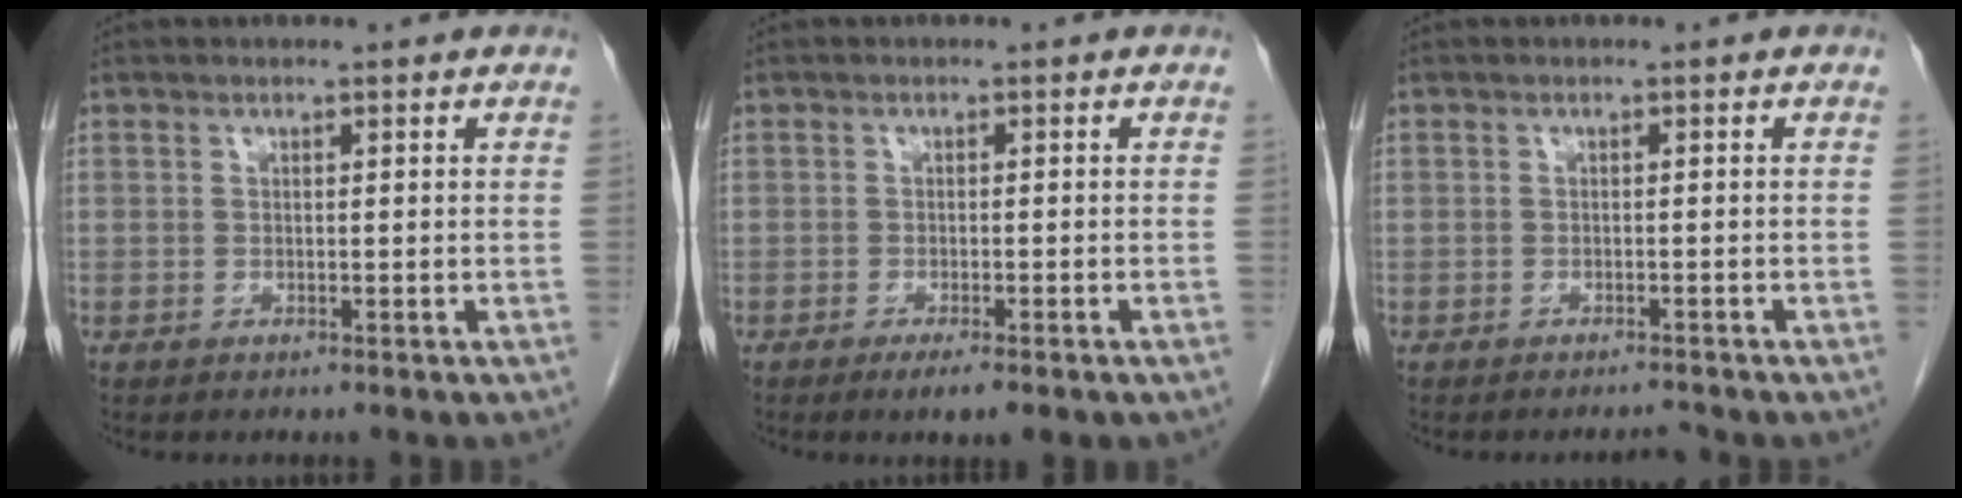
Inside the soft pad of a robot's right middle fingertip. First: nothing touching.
{"total": 3.5, "force": [-2.3, 0.6, 2.6], "torque": [-0.031, -0.006, -0.027]}
{"total": 1.2, "force": [-1.1, -0.2, -0.1], "torque": [0.000, -0.007, -0.013]}